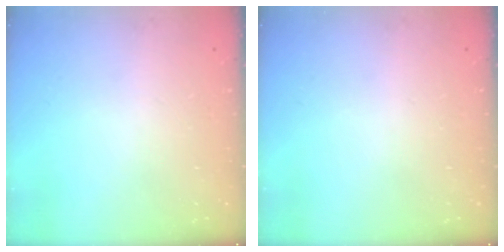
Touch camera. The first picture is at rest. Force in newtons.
{"total": 0.0}